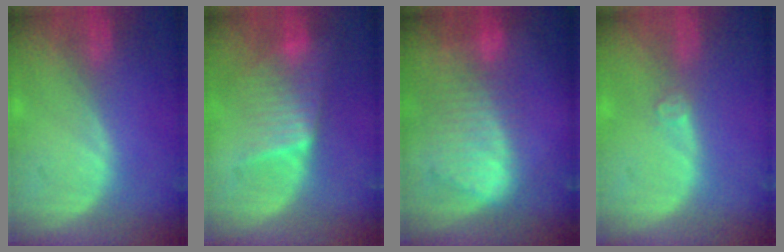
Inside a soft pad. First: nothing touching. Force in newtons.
{"total": 6.3, "press": 6.3, "slide": 0.9}
{"total": 9.5, "press": 8.2, "slide": 4.7}
{"total": 1.5, "press": 1.2, "slide": 0.9}